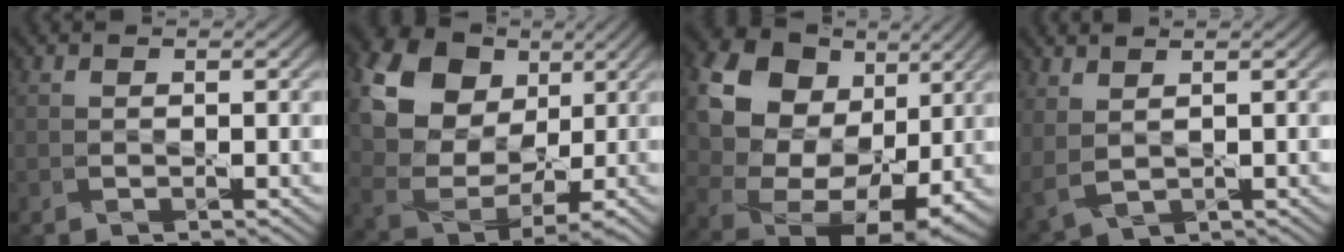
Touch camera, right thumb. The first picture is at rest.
{"total": 20.9, "force": [9.4, 15.2, 10.7], "torque": [-0.276, 0.047, 0.183]}
{"total": 22.0, "force": [9.0, 16.5, 11.4], "torque": [-0.262, 0.027, 0.172]}
{"total": 3.3, "force": [1.8, 1.6, 2.2], "torque": [-0.069, -0.003, 0.046]}